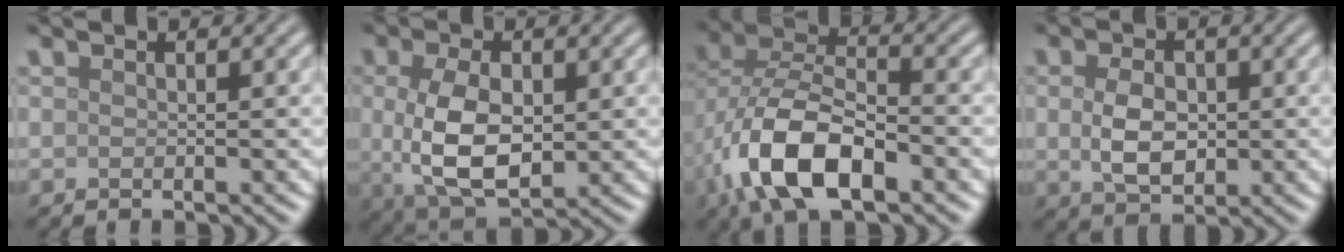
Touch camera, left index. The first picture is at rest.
{"total": 7.2, "force": [-0.1, 4.0, 6.0], "torque": [-0.129, -0.006, 0.003]}
{"total": 10.1, "force": [-4.2, 5.1, 7.6], "torque": [-0.160, -0.001, -0.084]}
{"total": 4.0, "force": [0.0, 2.7, 3.0], "torque": [-0.061, -0.002, 0.000]}